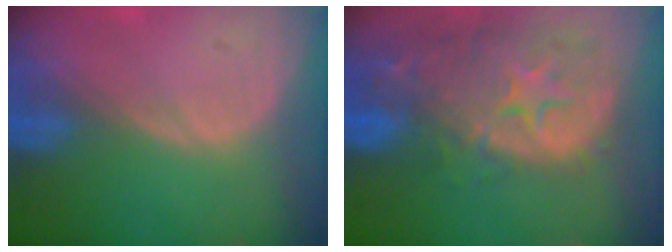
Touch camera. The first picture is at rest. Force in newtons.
{"total": 14.0, "press": 11.3, "slide": 8.2}